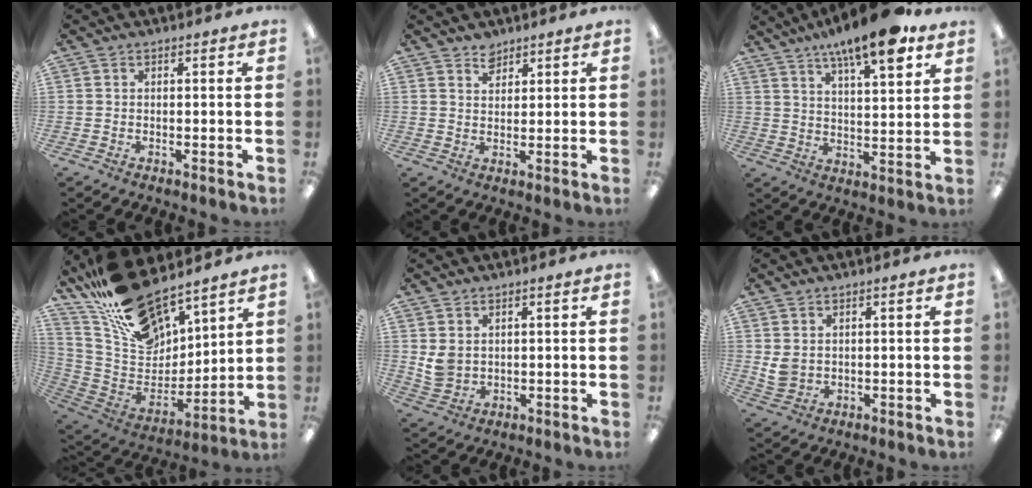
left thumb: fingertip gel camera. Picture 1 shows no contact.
{"total": 3.4, "force": [2.9, 1.8, 0.7], "torque": [-0.002, -0.015, 0.052]}
{"total": 14.0, "force": [10.1, 3.5, 9.1], "torque": [-0.141, -0.053, 0.164]}
{"total": 21.2, "force": [17.4, 8.0, 9.1], "torque": [-0.196, -0.110, 0.318]}
{"total": 4.3, "force": [1.8, 3.2, 2.3], "torque": [-0.039, -0.002, 0.037]}
{"total": 3.9, "force": [1.4, 2.8, 2.3], "torque": [-0.045, -0.003, 0.026]}